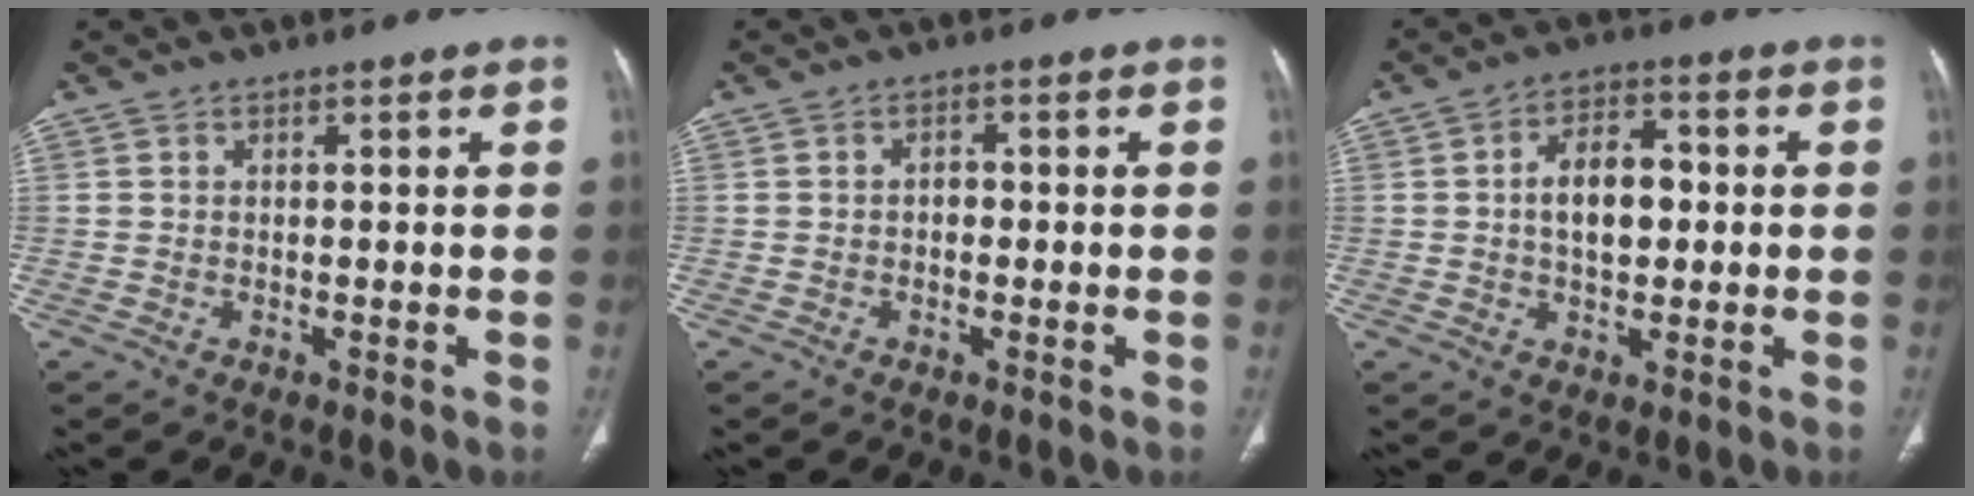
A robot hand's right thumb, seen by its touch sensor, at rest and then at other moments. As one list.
[{"total": 1.4, "force": [-0.3, 1.1, 0.9], "torque": [-0.005, 0.006, -0.008]}, {"total": 8.2, "force": [0.3, 5.0, 6.5], "torque": [-0.090, 0.018, -0.001]}]